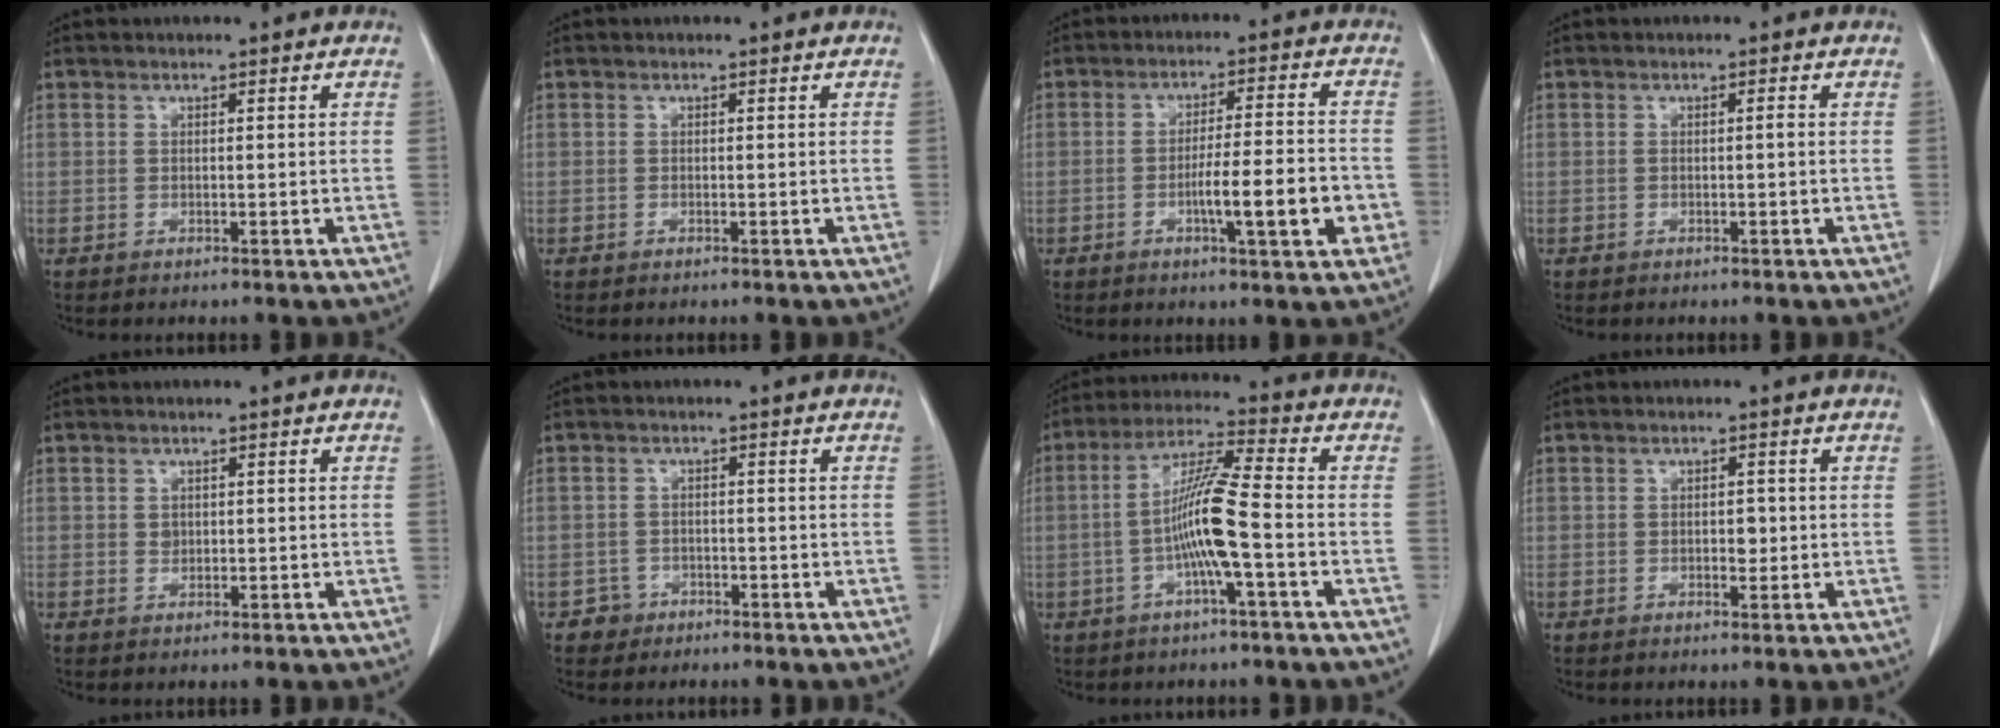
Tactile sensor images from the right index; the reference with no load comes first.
{"total": 0.0}
{"total": 9.4, "force": [-2.8, 1.1, 8.9], "torque": [-0.138, 0.002, -0.042]}
{"total": 0.6, "force": [-0.1, 0.0, 0.6], "torque": [-0.010, 0.001, -0.002]}
{"total": 1.1, "force": [0.1, 0.9, 0.6], "torque": [-0.010, 0.001, 0.003]}
{"total": 2.5, "force": [-1.5, 2.0, -0.3], "torque": [0.008, 0.013, -0.027]}
{"total": 9.7, "force": [-2.1, -0.1, 9.5], "torque": [-0.186, 0.011, -0.044]}
{"total": 1.7, "force": [-0.2, 0.9, 1.4], "torque": [-0.022, 0.001, -0.001]}